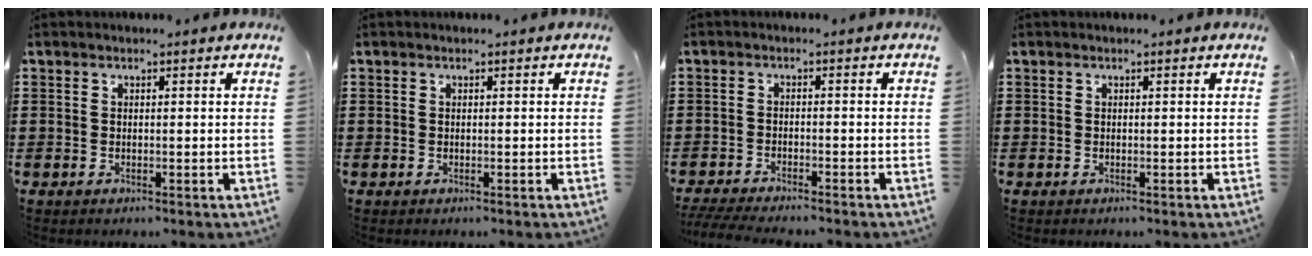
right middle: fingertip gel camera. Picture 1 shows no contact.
{"total": 0.0}
{"total": 3.0, "force": [-2.9, 0.0, 0.8], "torque": [-0.028, -0.006, -0.064]}
{"total": 0.0}